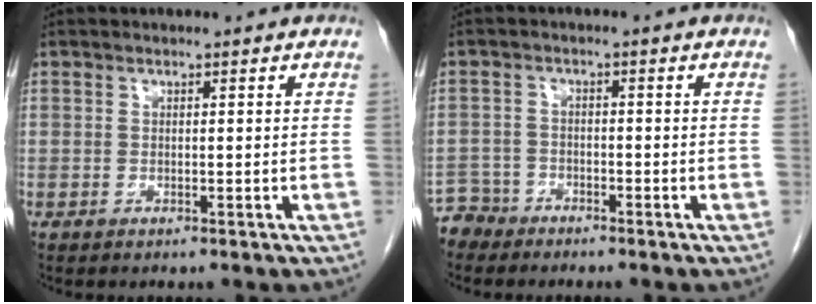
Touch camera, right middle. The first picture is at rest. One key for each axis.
{"total": 3.7, "fx": -3.3, "fy": 1.5, "fz": -0.9, "tx": 0.017, "ty": 0.000, "tz": -0.068}